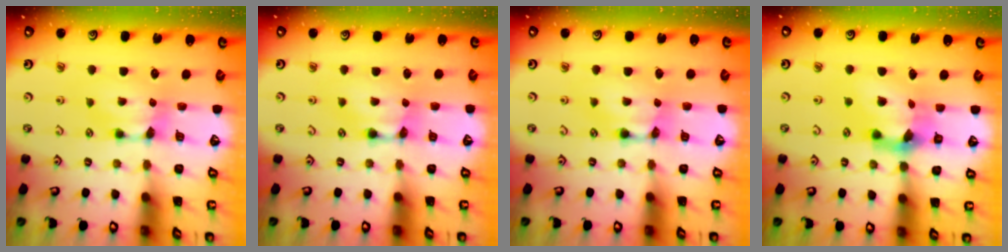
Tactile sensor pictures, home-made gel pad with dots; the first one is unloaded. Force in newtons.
{"total": 1.7, "press": 1.7, "slide": 0.0}
{"total": 1.7, "press": 1.7, "slide": 0.0}
{"total": 5.5, "press": 5.2, "slide": 1.9}